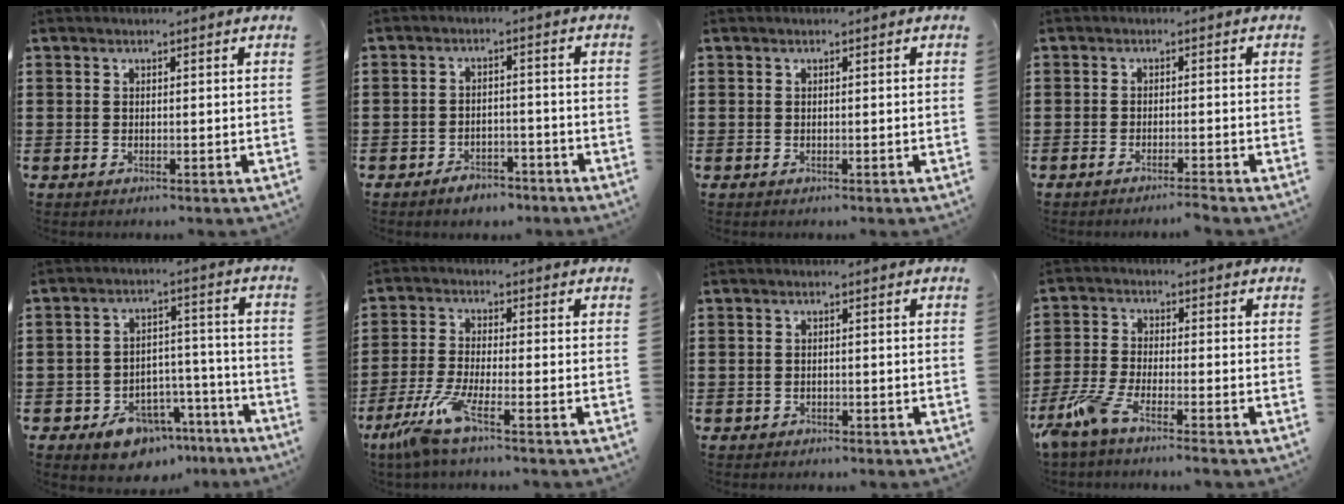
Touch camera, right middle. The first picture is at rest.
{"total": 3.1, "force": [-2.9, 1.1, 0.3], "torque": [-0.009, 0.006, -0.060]}
{"total": 0.0}
{"total": 1.6, "force": [-1.5, -0.2, 0.7], "torque": [-0.011, 0.000, -0.029]}
{"total": 8.0, "force": [-6.2, 4.4, 2.6], "torque": [-0.040, 0.038, -0.109]}
{"total": 6.1, "force": [-4.2, 0.3, 4.5], "torque": [-0.115, -0.023, -0.085]}
{"total": 0.7, "force": [-0.5, 0.4, -0.1], "torque": [0.000, 0.004, -0.014]}
{"total": 5.3, "force": [-4.2, 0.4, 3.2], "torque": [-0.096, -0.019, -0.087]}